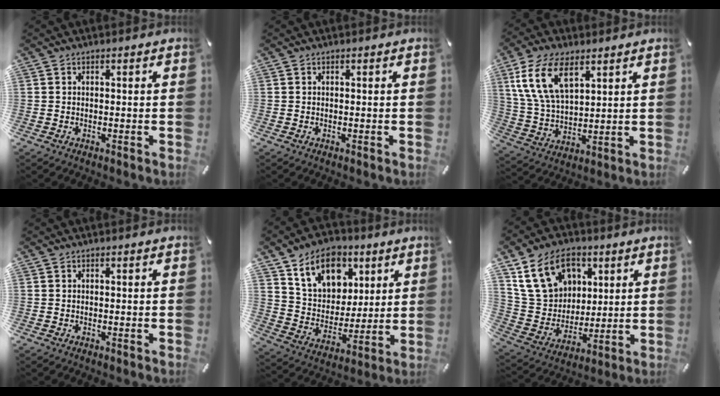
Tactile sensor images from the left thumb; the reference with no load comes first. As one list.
[{"total": 0.0}, {"total": 13.1, "force": [6.6, 7.1, 8.8], "torque": [-0.220, -0.010, 0.119]}, {"total": 0.0}, {"total": 14.3, "force": [7.8, 10.7, 5.5], "torque": [-0.093, -0.032, 0.151]}, {"total": 16.4, "force": [7.4, 12.6, 7.5], "torque": [-0.141, -0.014, 0.151]}]